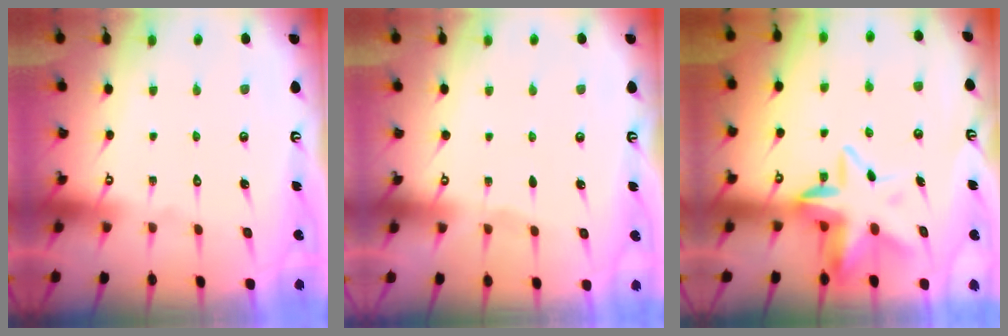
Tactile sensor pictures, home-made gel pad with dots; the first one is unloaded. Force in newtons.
{"total": 1.4, "press": 1.3, "slide": 0.4}
{"total": 10.1, "press": 9.8, "slide": 2.4}